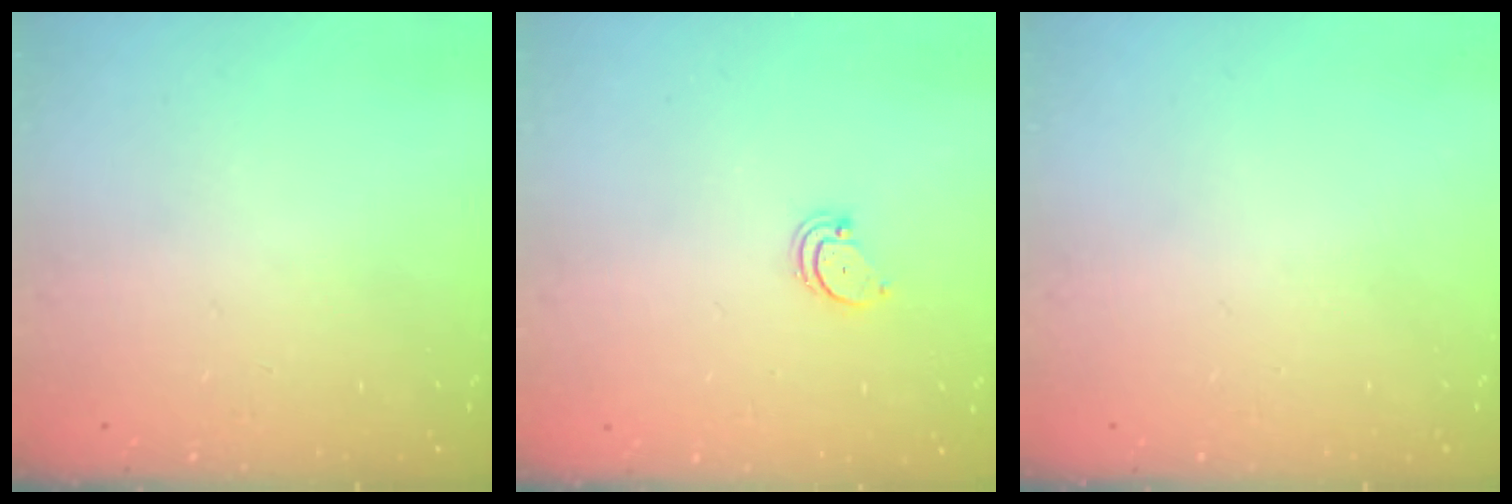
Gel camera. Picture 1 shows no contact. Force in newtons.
{"total": 1.9, "press": 1.9, "slide": 0.2}
{"total": 0.0}